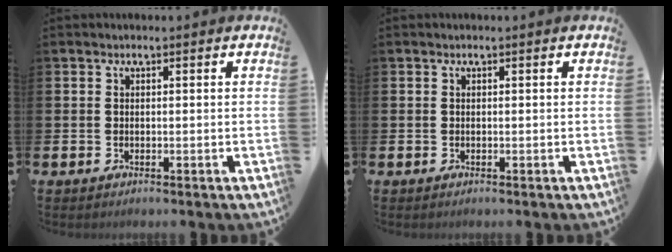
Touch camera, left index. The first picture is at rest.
{"total": 0.0}